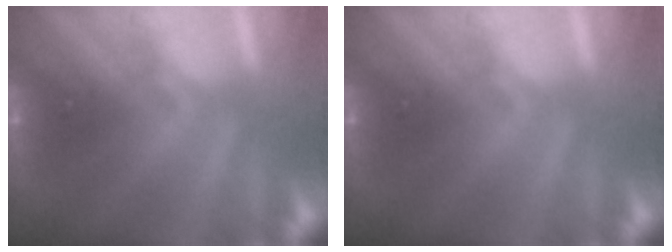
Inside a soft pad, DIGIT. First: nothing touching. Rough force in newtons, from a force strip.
{"total": 0.0}